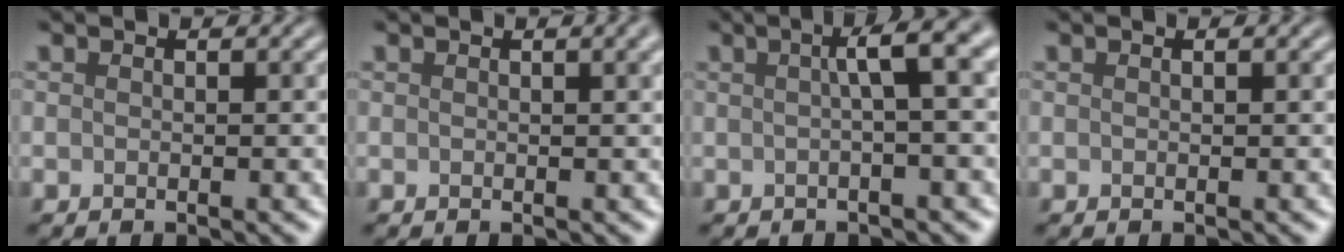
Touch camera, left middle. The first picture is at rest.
{"total": 2.6, "force": [1.1, 1.0, 2.1], "torque": [-0.015, 0.001, 0.005]}
{"total": 4.7, "force": [0.8, 0.9, 4.5], "torque": [-0.058, 0.013, 0.006]}
{"total": 0.7, "force": [0.3, 0.2, 0.5], "torque": [-0.006, -0.003, -0.004]}